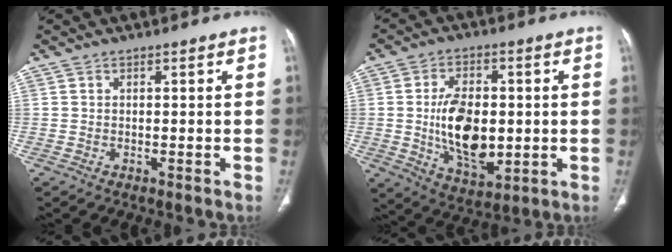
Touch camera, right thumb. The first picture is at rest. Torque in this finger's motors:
{"motor_torque": [1.69, 1.91, 1.48, -0.20, 0.23]}